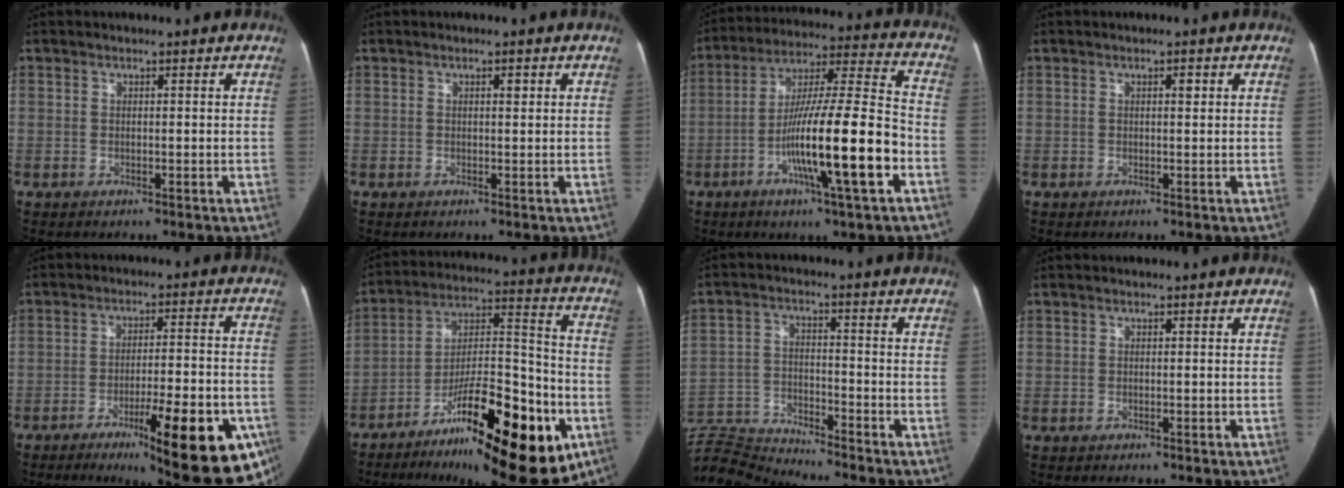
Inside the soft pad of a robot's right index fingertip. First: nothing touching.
{"total": 1.2, "force": [0.4, 0.4, 1.0], "torque": [-0.016, 0.004, 0.004]}
{"total": 17.9, "force": [-6.1, 0.4, 16.8], "torque": [-0.289, -0.002, -0.103]}
{"total": 1.3, "force": [0.4, 0.4, 1.1], "torque": [-0.018, 0.004, 0.005]}
{"total": 20.4, "force": [-10.8, 3.8, 16.8], "torque": [-0.149, 0.006, -0.147]}
{"total": 25.3, "force": [-11.6, 6.0, 21.7], "torque": [-0.294, -0.002, -0.173]}
{"total": 9.4, "force": [-9.3, -1.4, -0.2], "torque": [-0.001, 0.009, -0.175]}
{"total": 0.0}